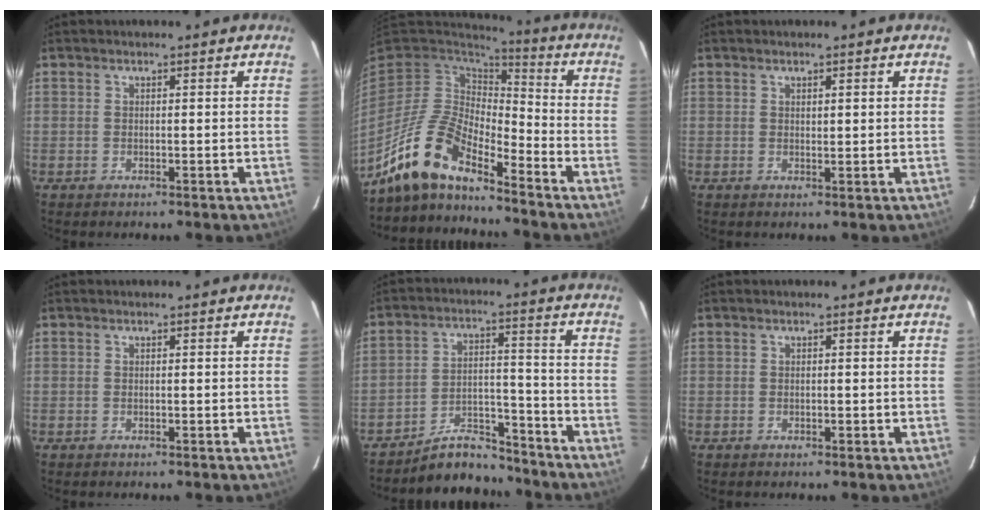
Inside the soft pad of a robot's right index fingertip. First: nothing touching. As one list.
[{"total": 13.6, "force": [-10.9, 4.2, 7.1], "torque": [-0.146, 0.018, -0.208]}, {"total": 1.5, "force": [0.5, 0.6, 1.3], "torque": [-0.030, 0.001, 0.010]}, {"total": 0.0}, {"total": 8.5, "force": [-7.9, 2.6, 1.5], "torque": [-0.022, 0.031, -0.137]}, {"total": 0.7, "force": [-0.2, 0.4, 0.5], "torque": [-0.014, 0.000, -0.002]}]